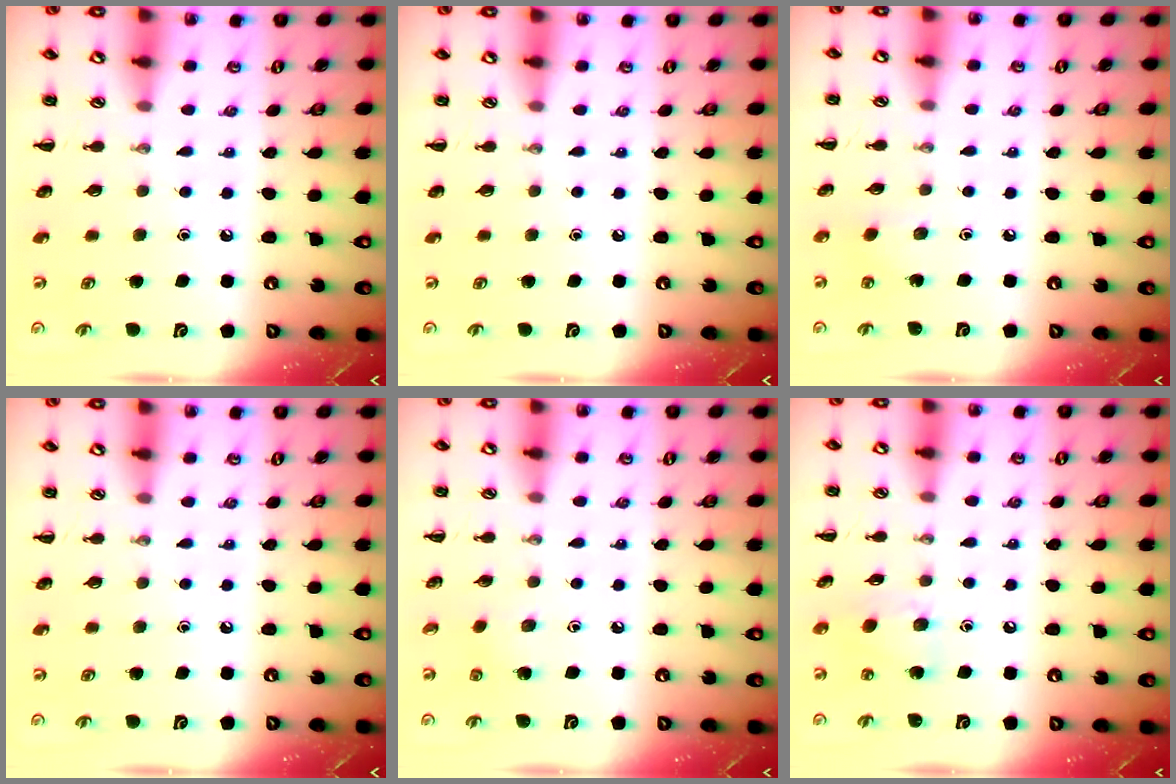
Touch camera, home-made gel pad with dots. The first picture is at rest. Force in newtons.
{"total": 0.0}
{"total": 2.1, "press": 2.0, "slide": 0.6}
{"total": 0.0}
{"total": 2.7, "press": 2.5, "slide": 0.8}
{"total": 6.6, "press": 6.6, "slide": 0.7}